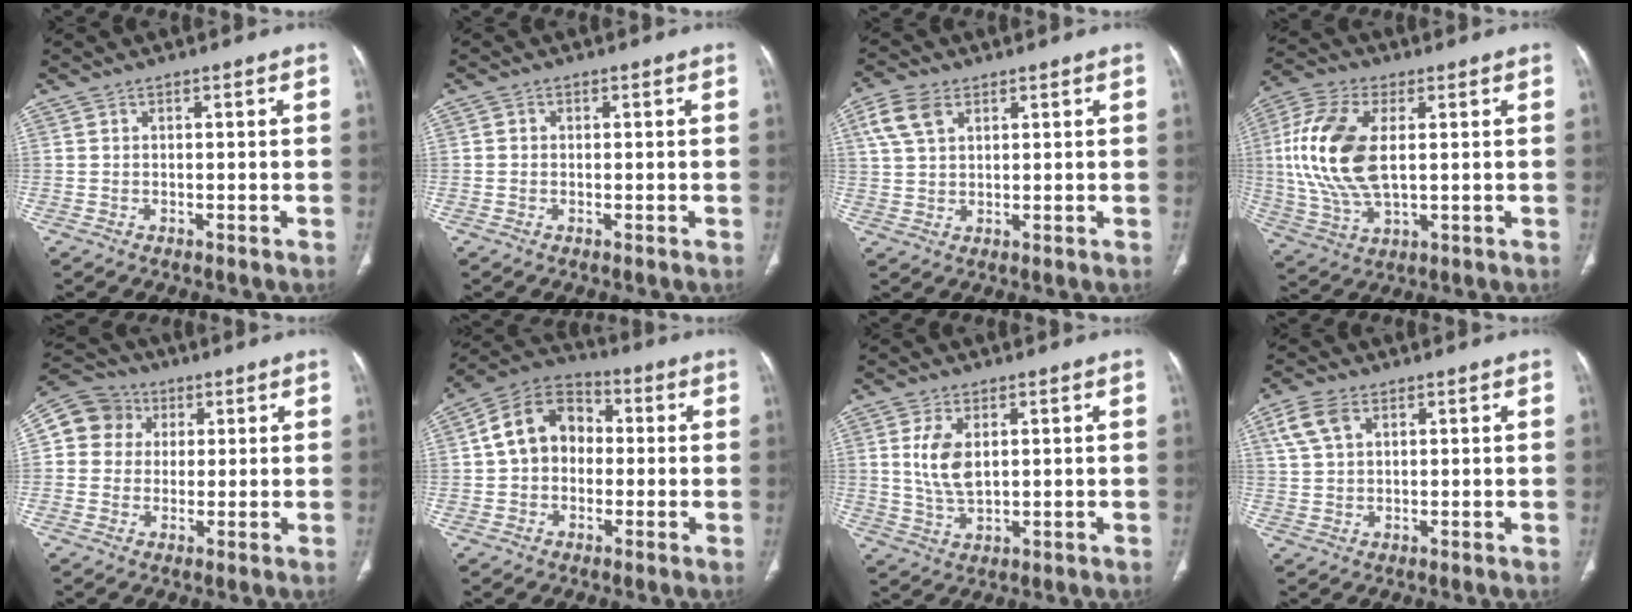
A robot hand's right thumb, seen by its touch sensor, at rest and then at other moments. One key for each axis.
{"total": 0.7, "fx": 0.0, "fy": 0.6, "fz": 0.2, "tx": 0.000, "ty": 0.002, "tz": -0.002}
{"total": 6.4, "fx": 2.9, "fy": 4.0, "fz": 4.2, "tx": -0.085, "ty": 0.004, "tz": 0.061}
{"total": 16.6, "fx": 2.2, "fy": 8.8, "fz": 13.9, "tx": -0.301, "ty": 0.000, "tz": 0.045}
{"total": 9.2, "fx": 2.1, "fy": 8.5, "fz": 2.6, "tx": -0.032, "ty": 0.014, "tz": 0.028}
{"total": 12.3, "fx": 0.9, "fy": 9.6, "fz": 7.7, "tx": -0.113, "ty": 0.033, "tz": 0.004}
{"total": 7.2, "fx": 1.7, "fy": 3.9, "fz": 5.8, "tx": -0.113, "ty": -0.010, "tz": 0.041}
{"total": 5.9, "fx": 2.7, "fy": 3.6, "fz": 3.9, "tx": -0.083, "ty": 0.006, "tz": 0.058}